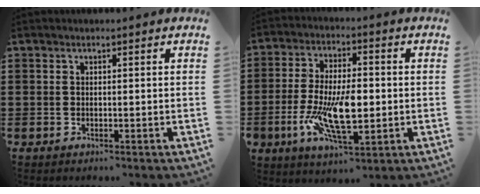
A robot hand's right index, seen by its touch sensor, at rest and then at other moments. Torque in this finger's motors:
{"motor_torque": [2.14, 0.00, 1.05, 0.21]}